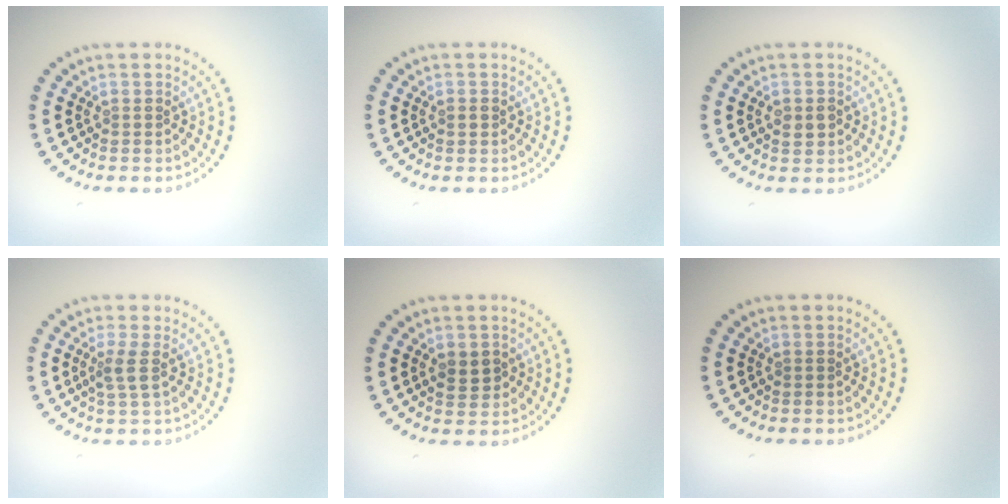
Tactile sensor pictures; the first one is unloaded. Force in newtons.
{"total": 0.9, "press": 0.9, "slide": 0.1}
{"total": 1.5, "press": 1.5, "slide": 0.4}
{"total": 1.7, "press": 1.4, "slide": 1.1}
{"total": 2.0, "press": 2.0, "slide": 0.2}
{"total": 0.0}